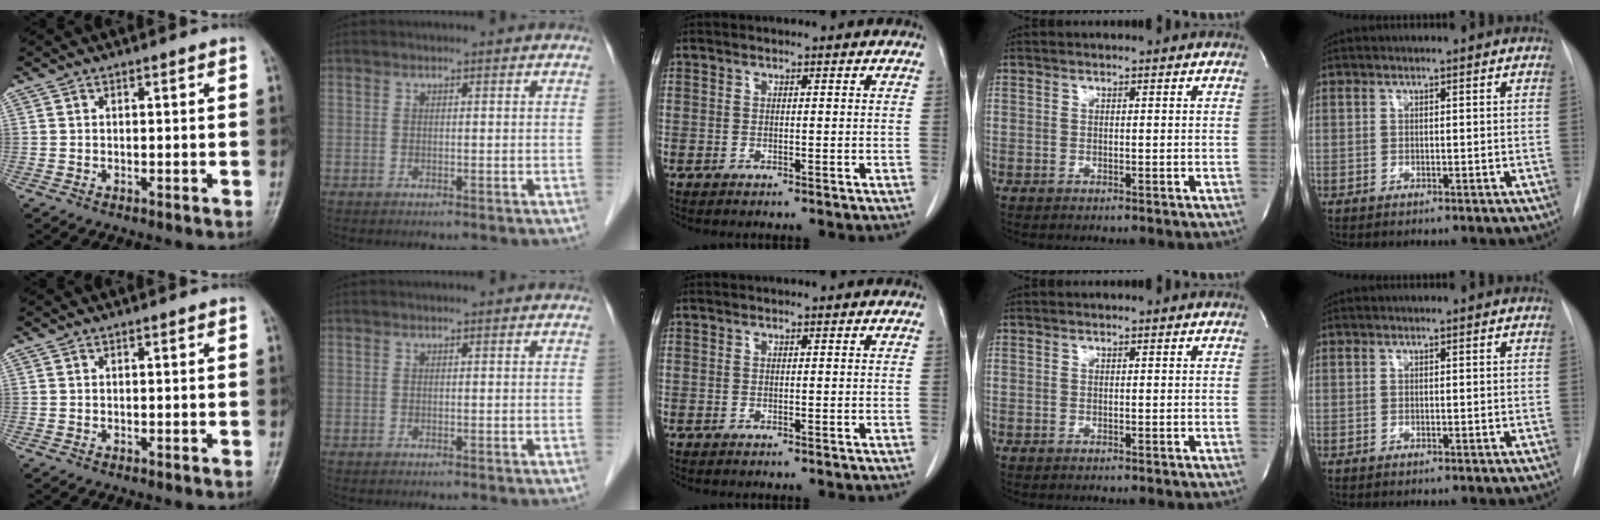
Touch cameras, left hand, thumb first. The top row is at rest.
{}